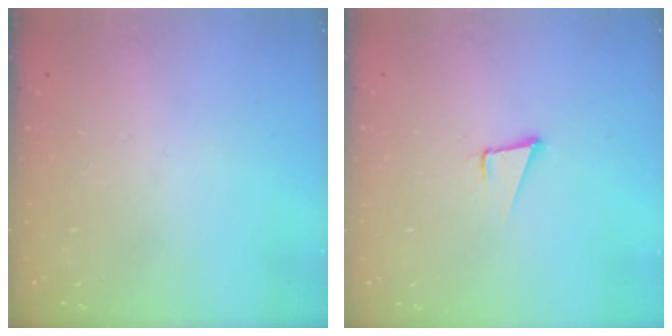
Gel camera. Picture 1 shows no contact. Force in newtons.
{"total": 3.4, "press": 2.6, "slide": 2.2}